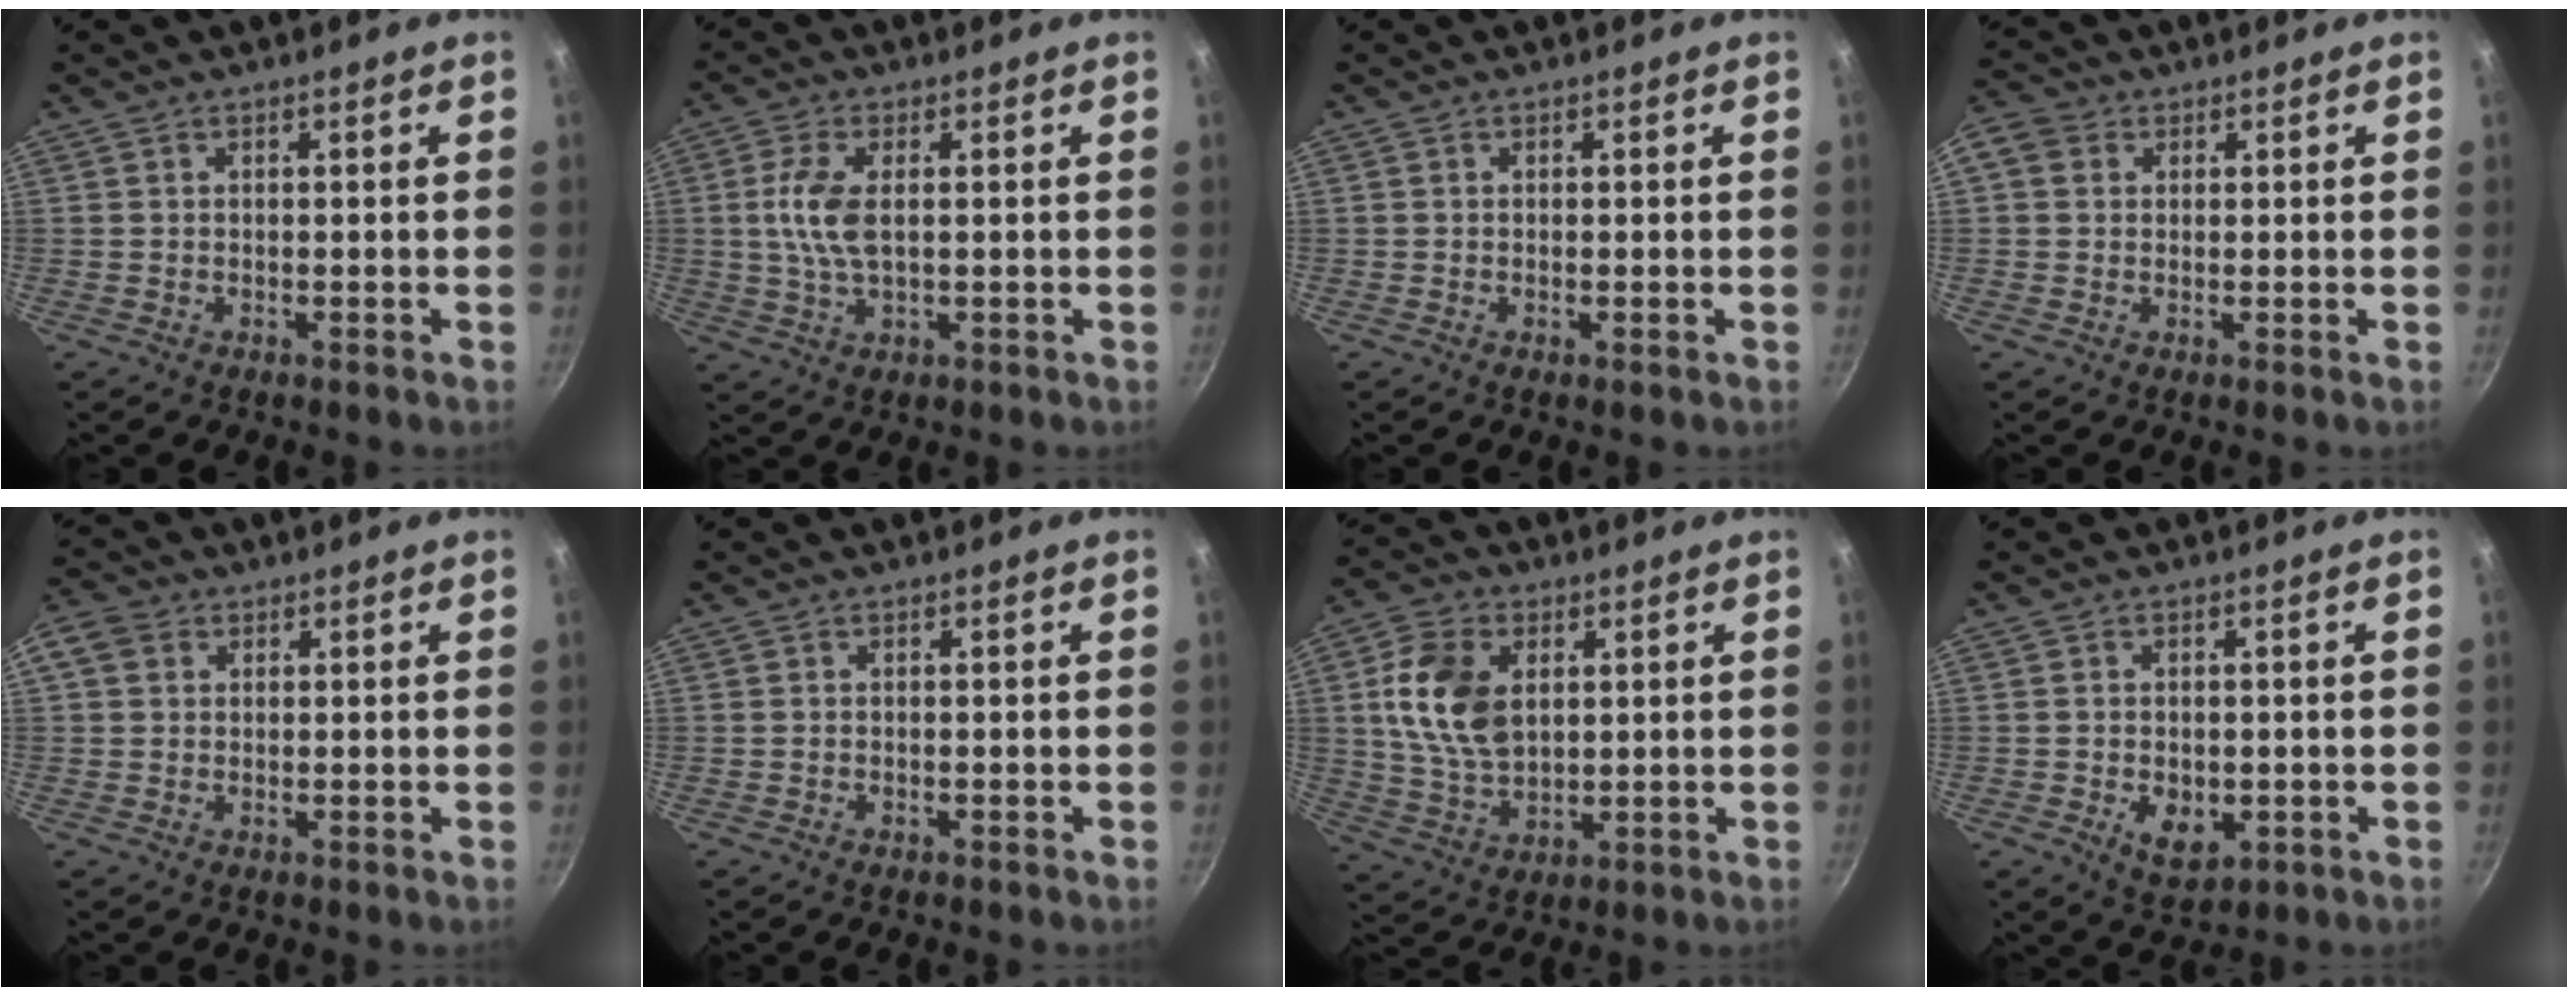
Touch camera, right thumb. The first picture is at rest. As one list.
[{"total": 7.0, "force": [0.7, 3.2, 6.2], "torque": [-0.135, 0.002, 0.013]}, {"total": 0.5, "force": [-0.1, 0.1, 0.5], "torque": [-0.010, -0.001, -0.004]}, {"total": 5.8, "force": [1.6, 4.9, 2.7], "torque": [-0.043, 0.008, 0.013]}, {"total": 4.8, "force": [1.5, 3.8, 2.4], "torque": [-0.039, 0.003, 0.014]}, {"total": 0.0}, {"total": 13.0, "force": [2.8, 8.6, 9.4], "torque": [-0.163, -0.009, 0.057]}, {"total": 5.6, "force": [-1.2, 3.5, 4.2], "torque": [-0.059, -0.010, -0.010]}]